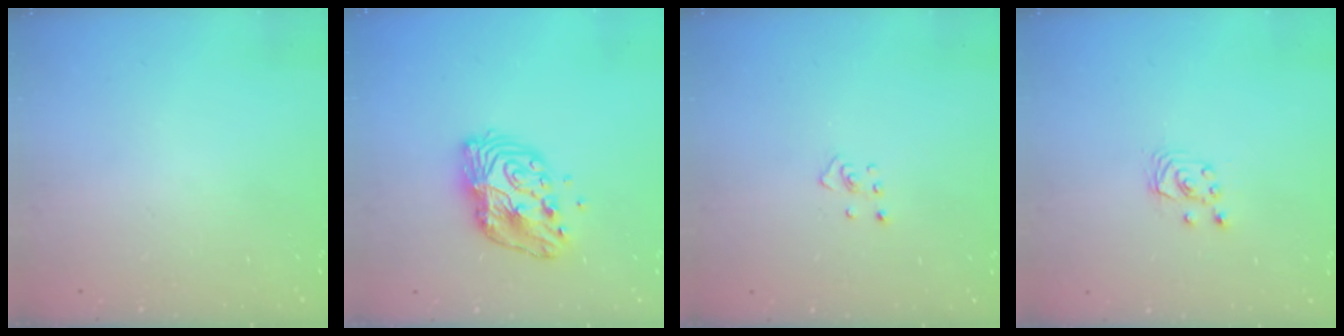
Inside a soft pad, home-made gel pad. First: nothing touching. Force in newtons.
{"total": 11.9, "press": 11.9, "slide": 0.8}
{"total": 2.4, "press": 2.3, "slide": 0.4}
{"total": 2.5, "press": 2.5, "slide": 0.3}